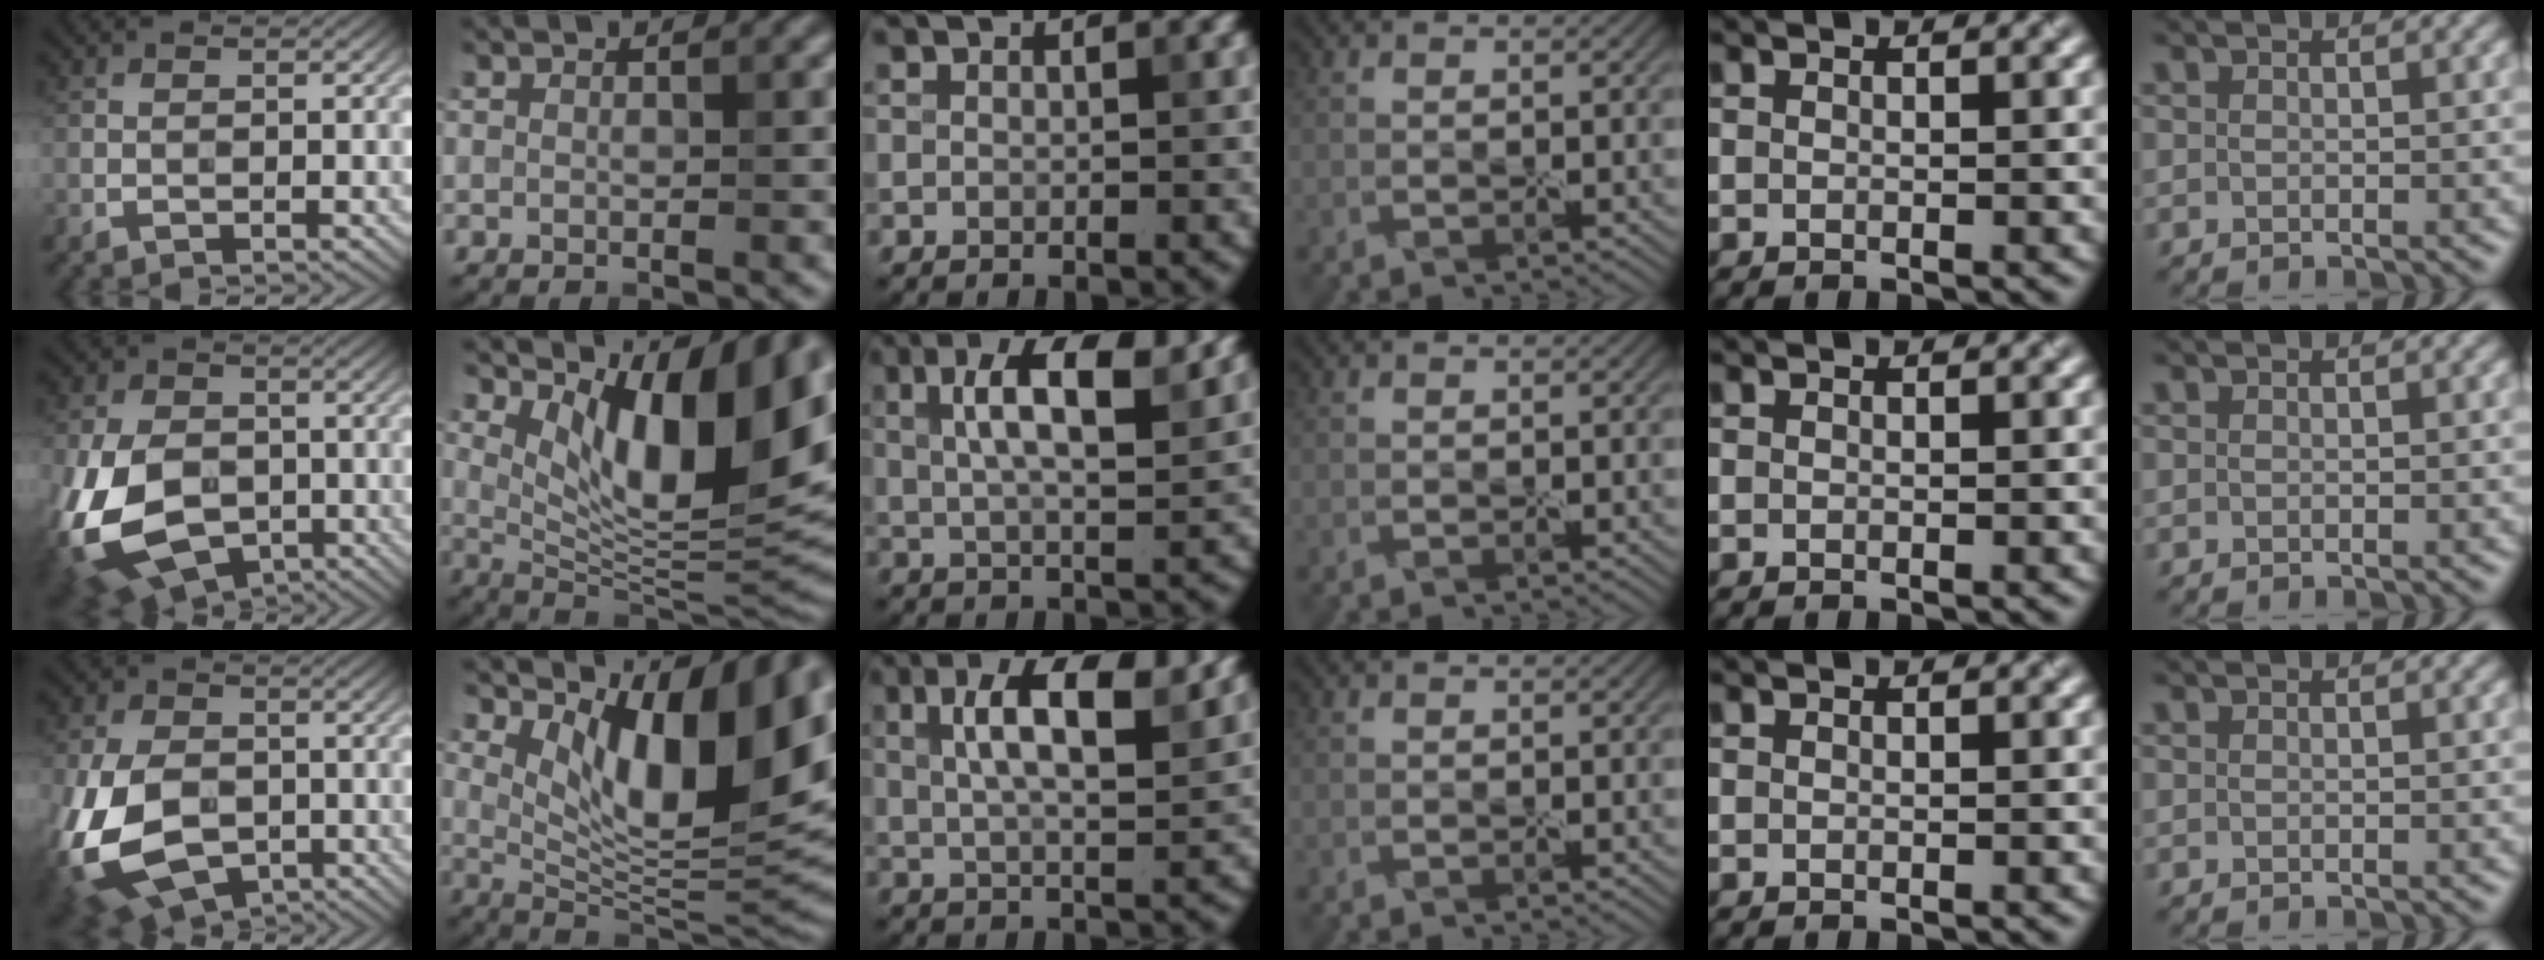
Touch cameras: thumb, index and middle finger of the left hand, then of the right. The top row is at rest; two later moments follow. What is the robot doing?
{"motion": "peel", "object": "sticky note"}